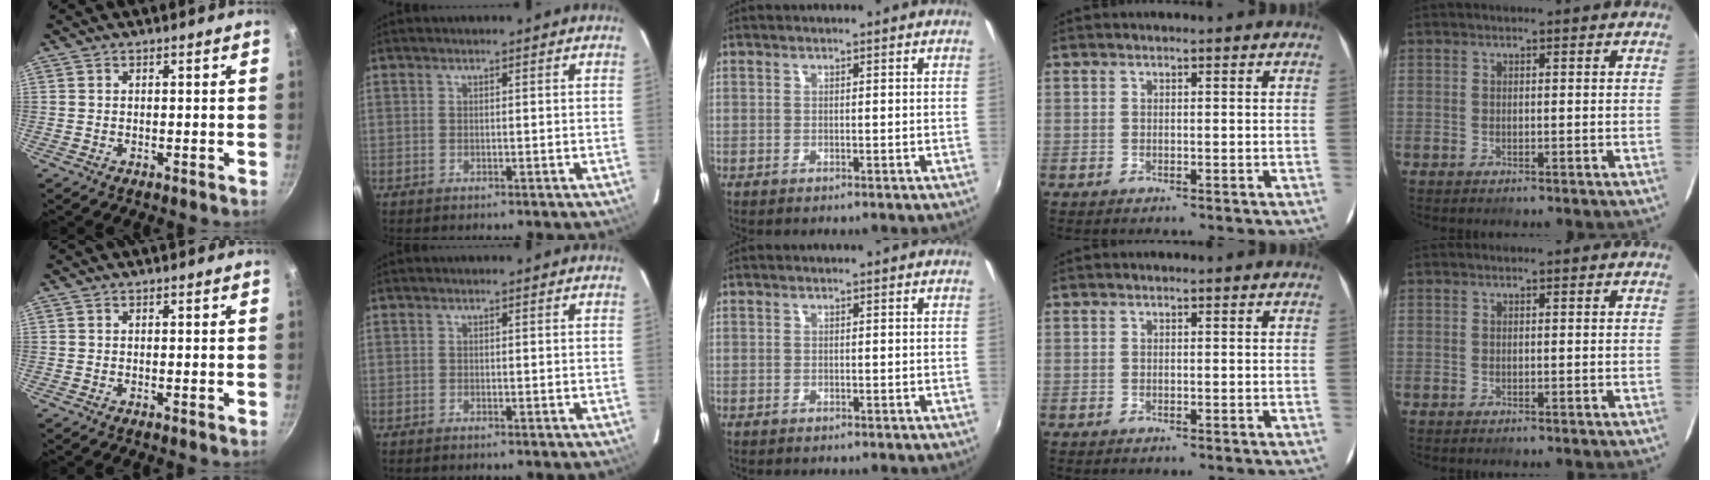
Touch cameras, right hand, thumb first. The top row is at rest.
{"middle": {"total": 0.7, "force": [-0.6, 0.4, 0.0], "torque": [-0.003, 0.001, -0.009]}}